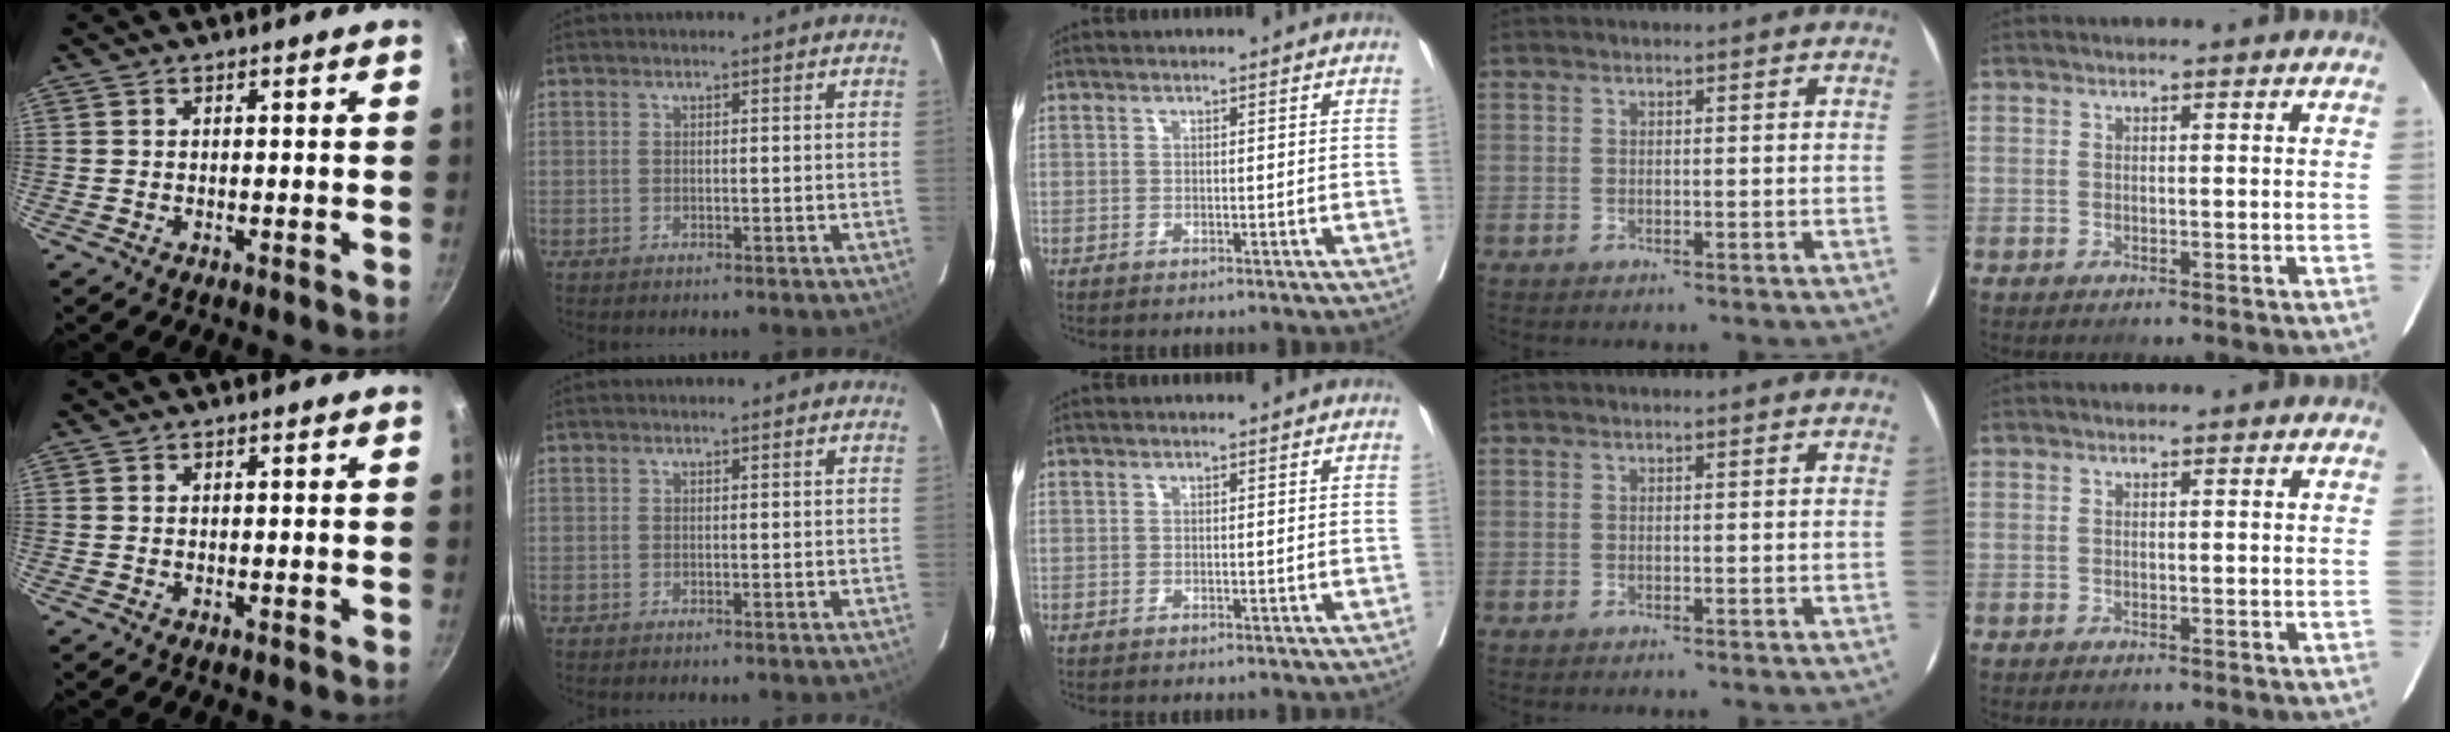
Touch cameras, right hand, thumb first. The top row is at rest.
{}